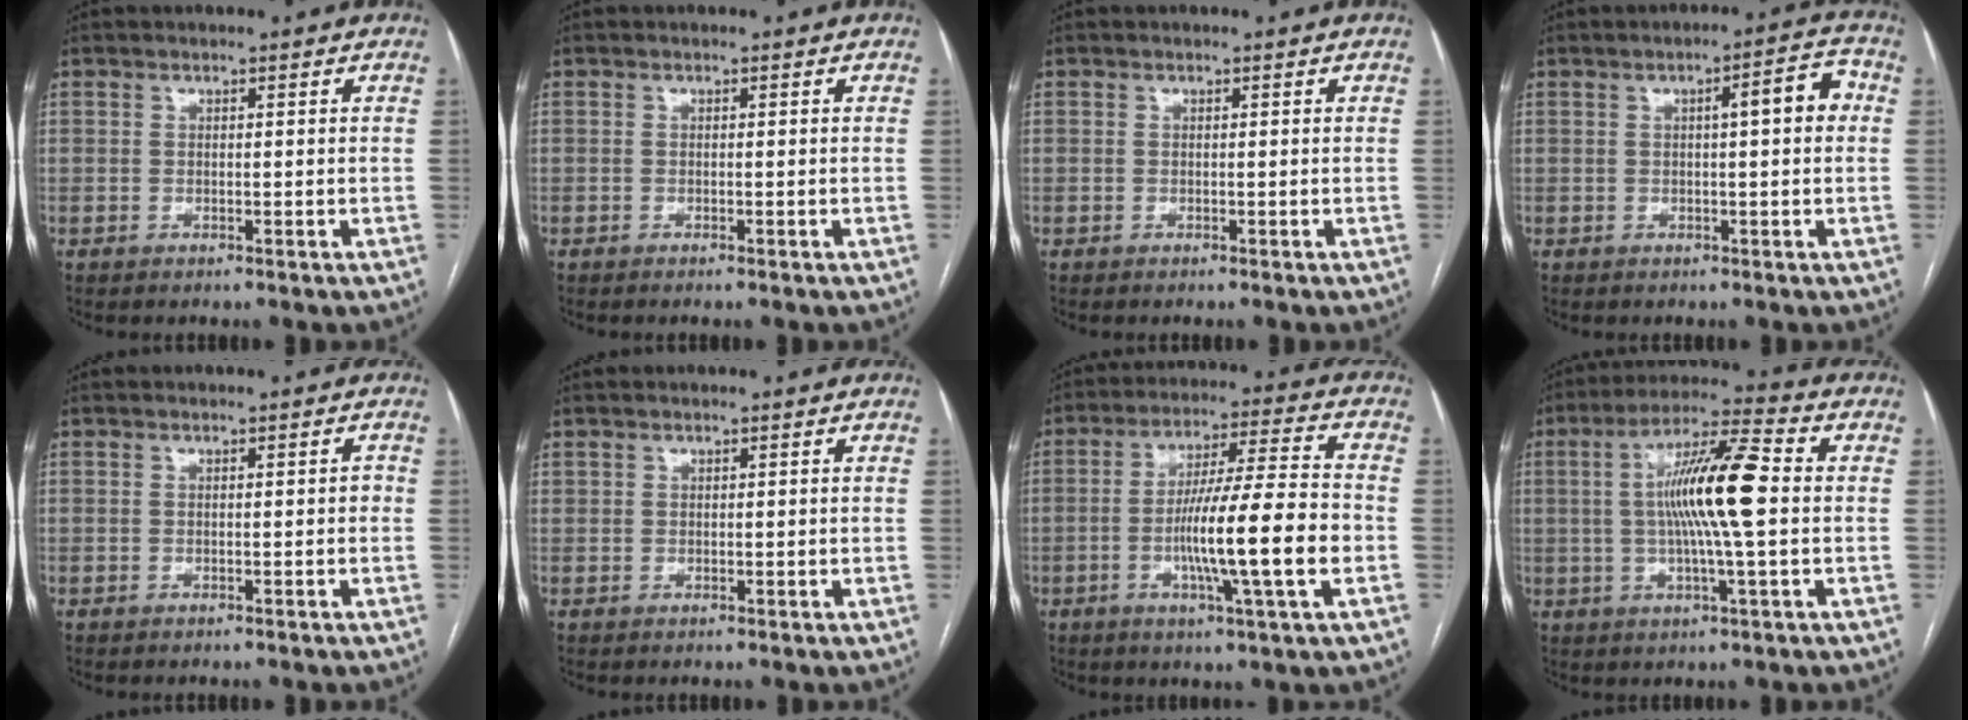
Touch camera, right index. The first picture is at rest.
{"total": 0.0}
{"total": 0.0}
{"total": 5.9, "force": [1.0, 1.1, 5.7], "torque": [-0.079, 0.024, 0.011]}
{"total": 1.2, "force": [-0.1, 0.4, 1.1], "torque": [-0.015, 0.006, 0.001]}
{"total": 0.8, "force": [0.4, 0.5, 0.3], "torque": [0.000, 0.001, 0.007]}
{"total": 14.9, "force": [-3.3, -0.1, 14.5], "torque": [-0.249, -0.003, -0.061]}
{"total": 13.1, "force": [0.6, 0.7, 13.1], "torque": [-0.236, 0.012, 0.006]}